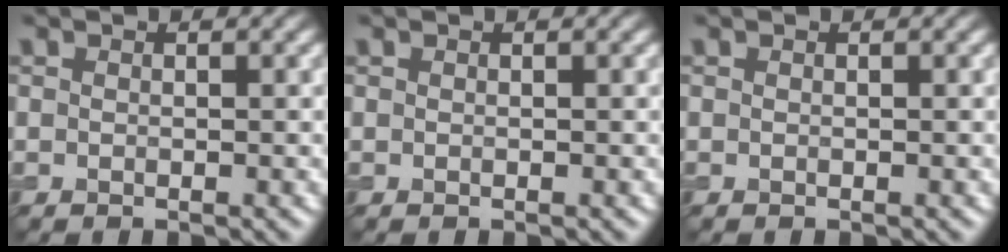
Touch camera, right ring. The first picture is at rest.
{"total": 0.0}
{"total": 0.0}